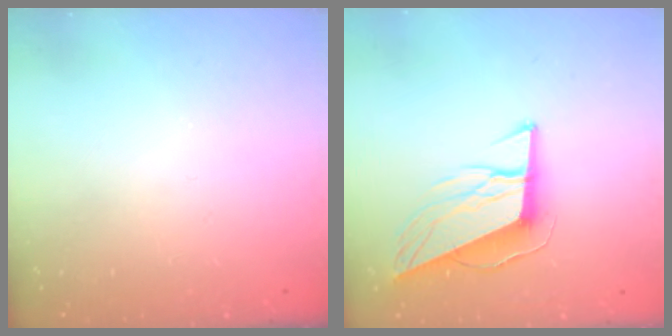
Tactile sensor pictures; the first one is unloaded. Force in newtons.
{"total": 13.0, "press": 12.6, "slide": 3.2}